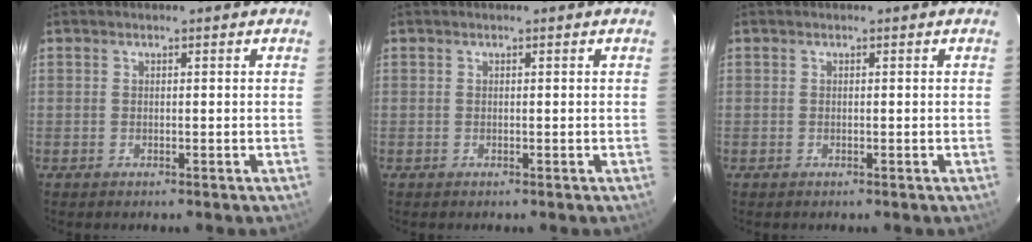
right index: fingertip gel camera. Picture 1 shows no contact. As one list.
[{"total": 0.0}, {"total": 0.0}]